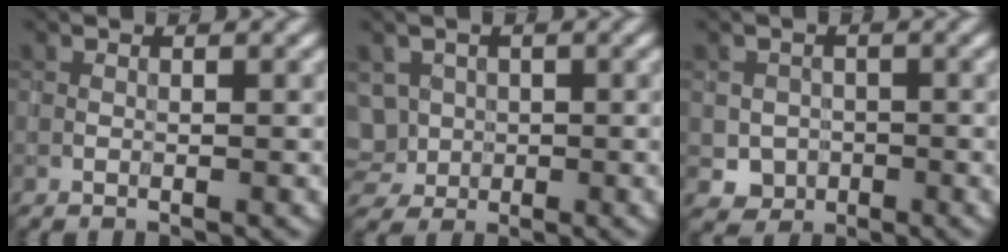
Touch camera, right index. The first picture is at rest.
{"total": 3.4, "force": [-0.3, 3.2, 1.1], "torque": [-0.018, 0.010, -0.002]}
{"total": 2.3, "force": [-0.6, 2.2, 0.4], "torque": [0.001, -0.001, -0.010]}